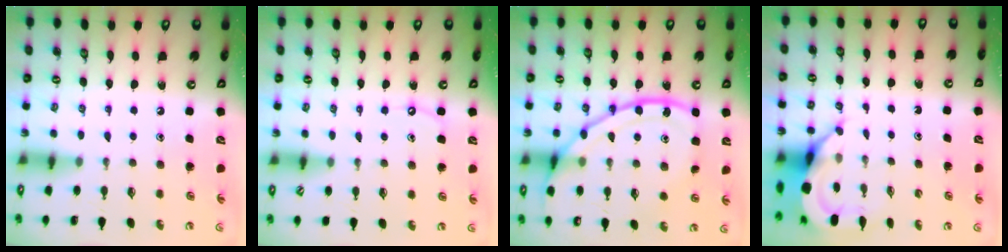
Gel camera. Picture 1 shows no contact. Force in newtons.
{"total": 3.6, "press": 3.6, "slide": 0.5}
{"total": 17.7, "press": 17.7, "slide": 1.1}
{"total": 5.4, "press": 5.4, "slide": 0.5}